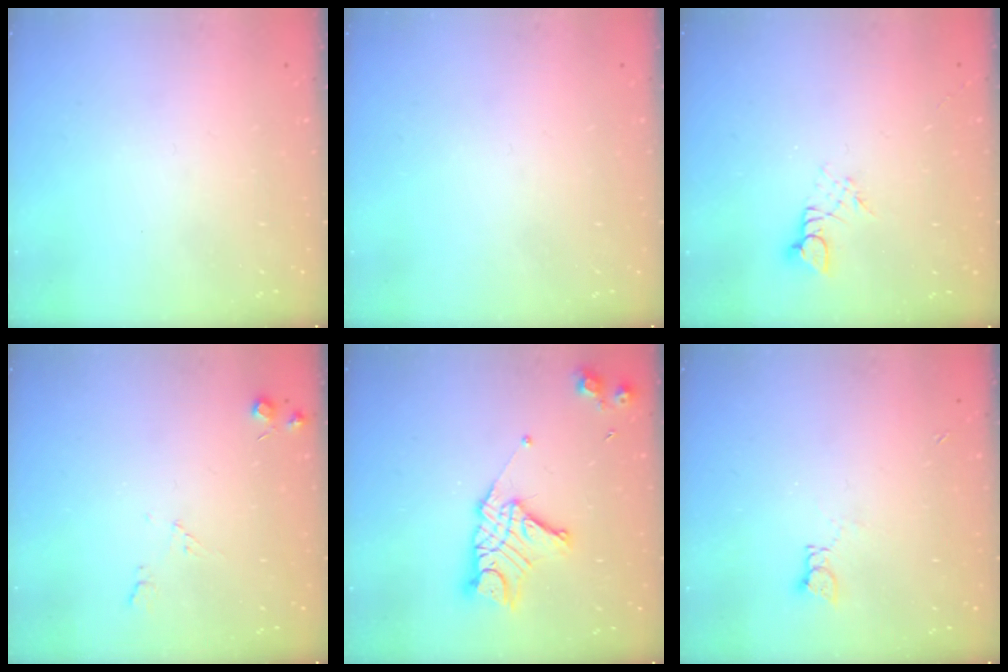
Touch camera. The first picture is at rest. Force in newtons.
{"total": 0.0}
{"total": 2.6, "press": 2.6, "slide": 0.3}
{"total": 5.6, "press": 5.6, "slide": 0.9}
{"total": 13.2, "press": 13.1, "slide": 1.2}
{"total": 1.8, "press": 1.7, "slide": 0.3}